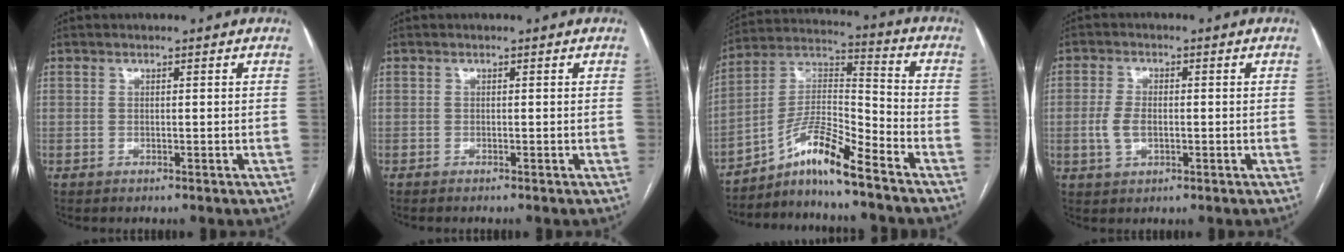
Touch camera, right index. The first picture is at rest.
{"total": 0.8, "force": [-0.8, 0.0, 0.4], "torque": [-0.004, -0.001, -0.011]}
{"total": 11.0, "force": [-8.0, 0.6, 7.5], "torque": [-0.148, 0.012, -0.146]}
{"total": 4.2, "force": [-0.6, 2.4, 3.4], "torque": [-0.077, 0.004, -0.009]}